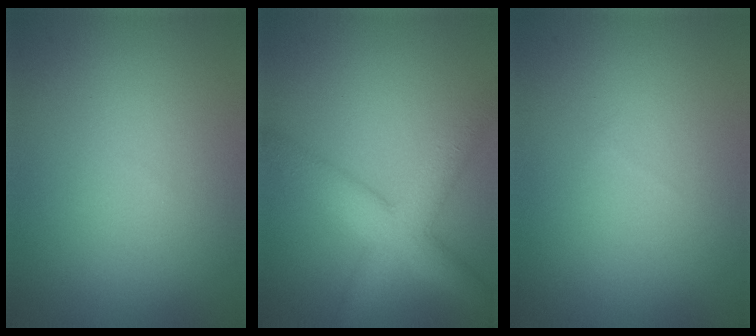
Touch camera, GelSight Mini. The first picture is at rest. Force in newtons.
{"total": 5.5, "press": 5.4, "slide": 0.3}
{"total": 0.0}